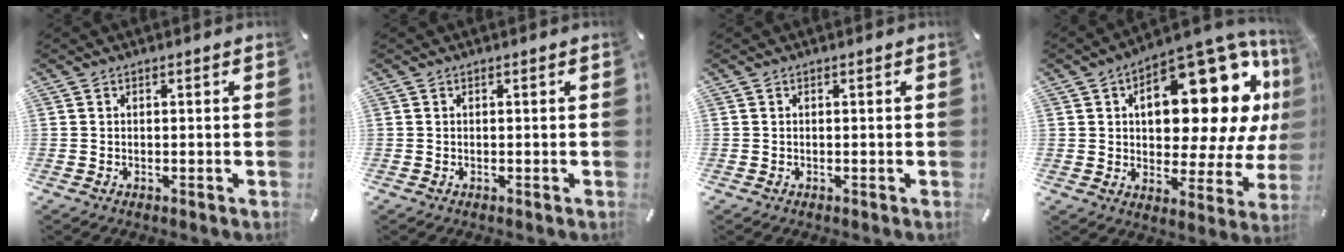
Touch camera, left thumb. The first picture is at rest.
{"total": 0.0}
{"total": 0.0}
{"total": 24.5, "force": [8.7, 12.1, 19.4], "torque": [-0.245, -0.078, 0.143]}